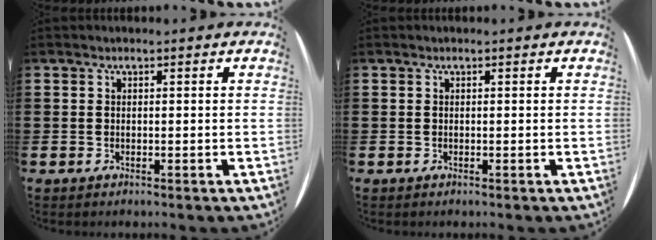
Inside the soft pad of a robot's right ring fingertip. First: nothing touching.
{"total": 0.0}